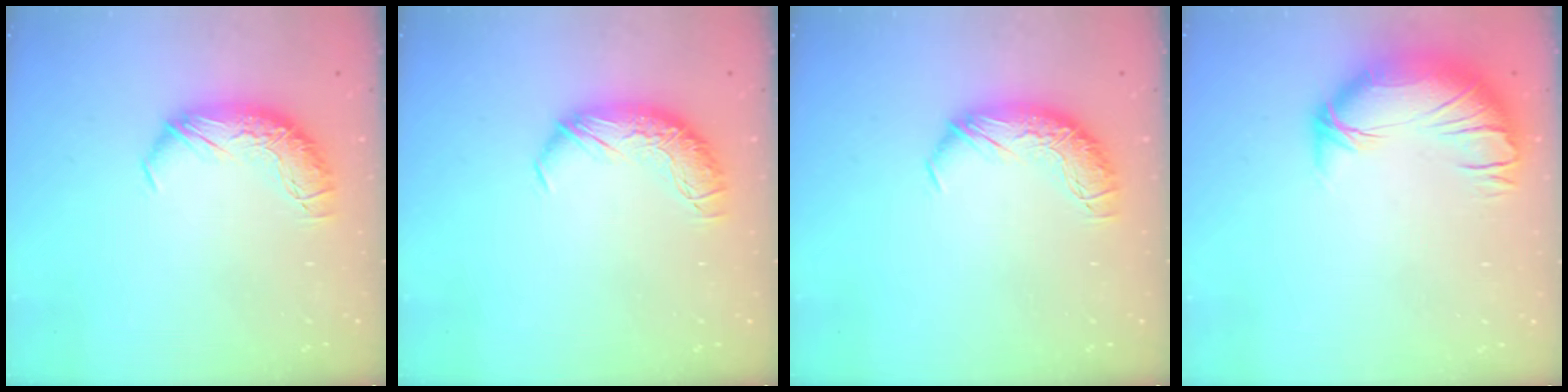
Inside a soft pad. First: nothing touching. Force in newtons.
{"total": 0.0}
{"total": 0.0}
{"total": 2.1, "press": 0.9, "slide": 2.0}